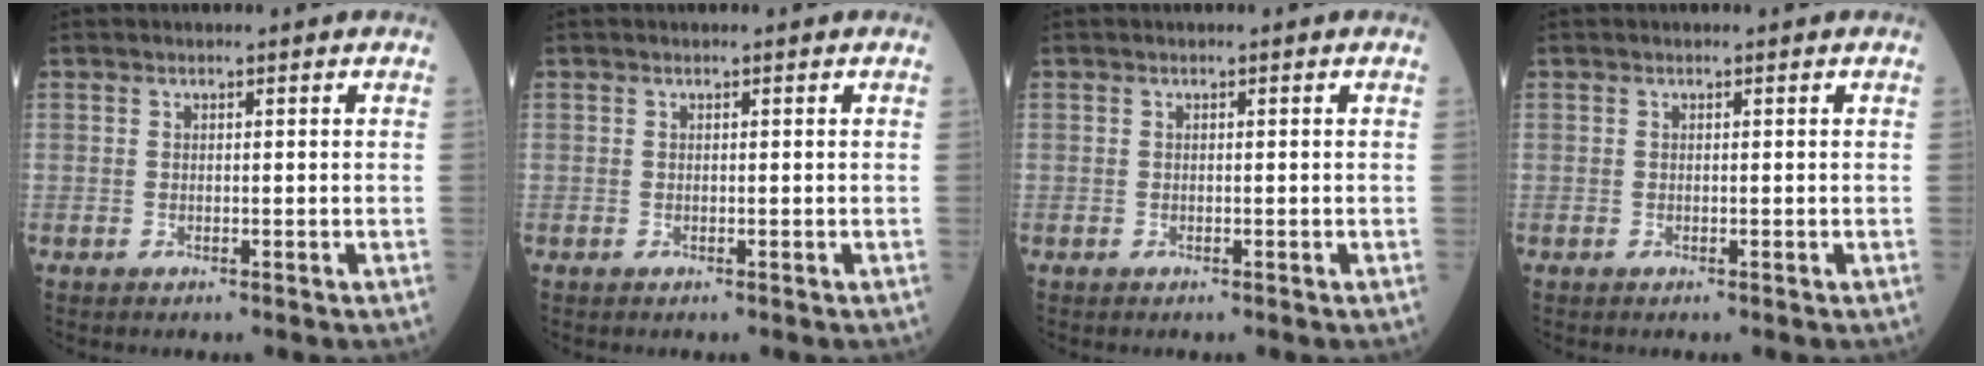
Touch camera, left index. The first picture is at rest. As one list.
[{"total": 0.0}, {"total": 0.0}, {"total": 0.0}]